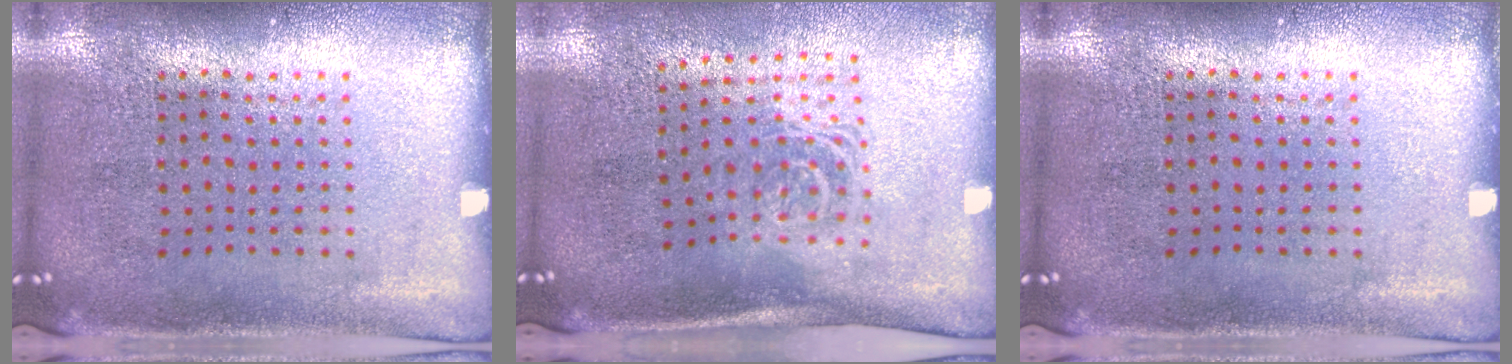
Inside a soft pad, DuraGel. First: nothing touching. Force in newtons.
{"total": 1.6, "press": 1.1, "slide": 1.1}
{"total": 0.0}